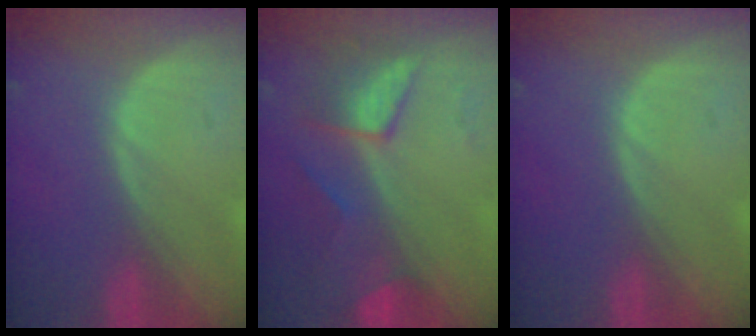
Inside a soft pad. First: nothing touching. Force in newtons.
{"total": 7.4, "press": 6.7, "slide": 3.3}
{"total": 0.0}